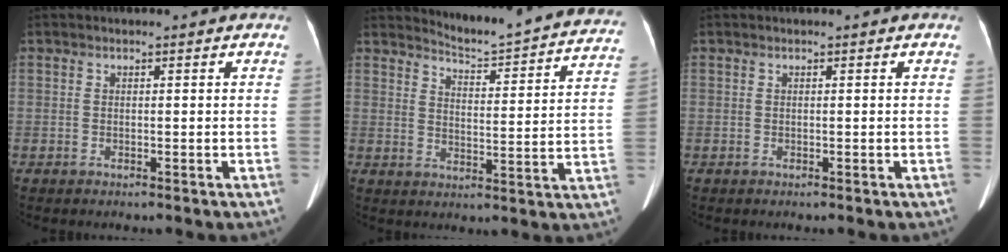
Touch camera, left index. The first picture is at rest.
{"total": 18.8, "force": [18.1, 1.2, 4.8], "torque": [-0.067, -0.078, 0.212]}
{"total": 0.0}